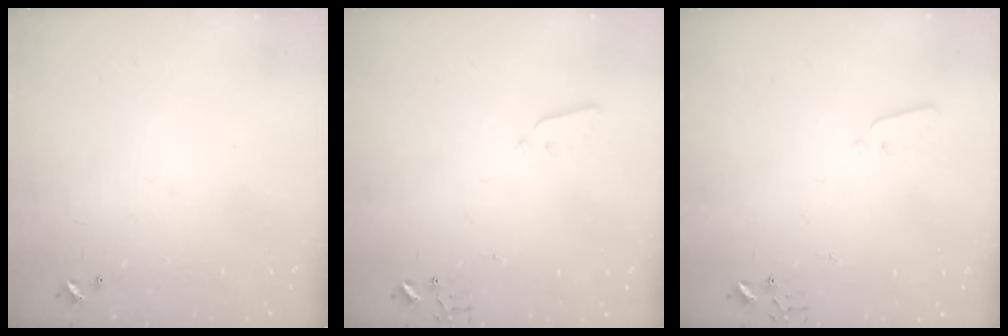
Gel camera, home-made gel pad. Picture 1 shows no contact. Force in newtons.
{"total": 3.0, "press": 3.0, "slide": 0.3}
{"total": 2.9, "press": 2.9, "slide": 0.4}